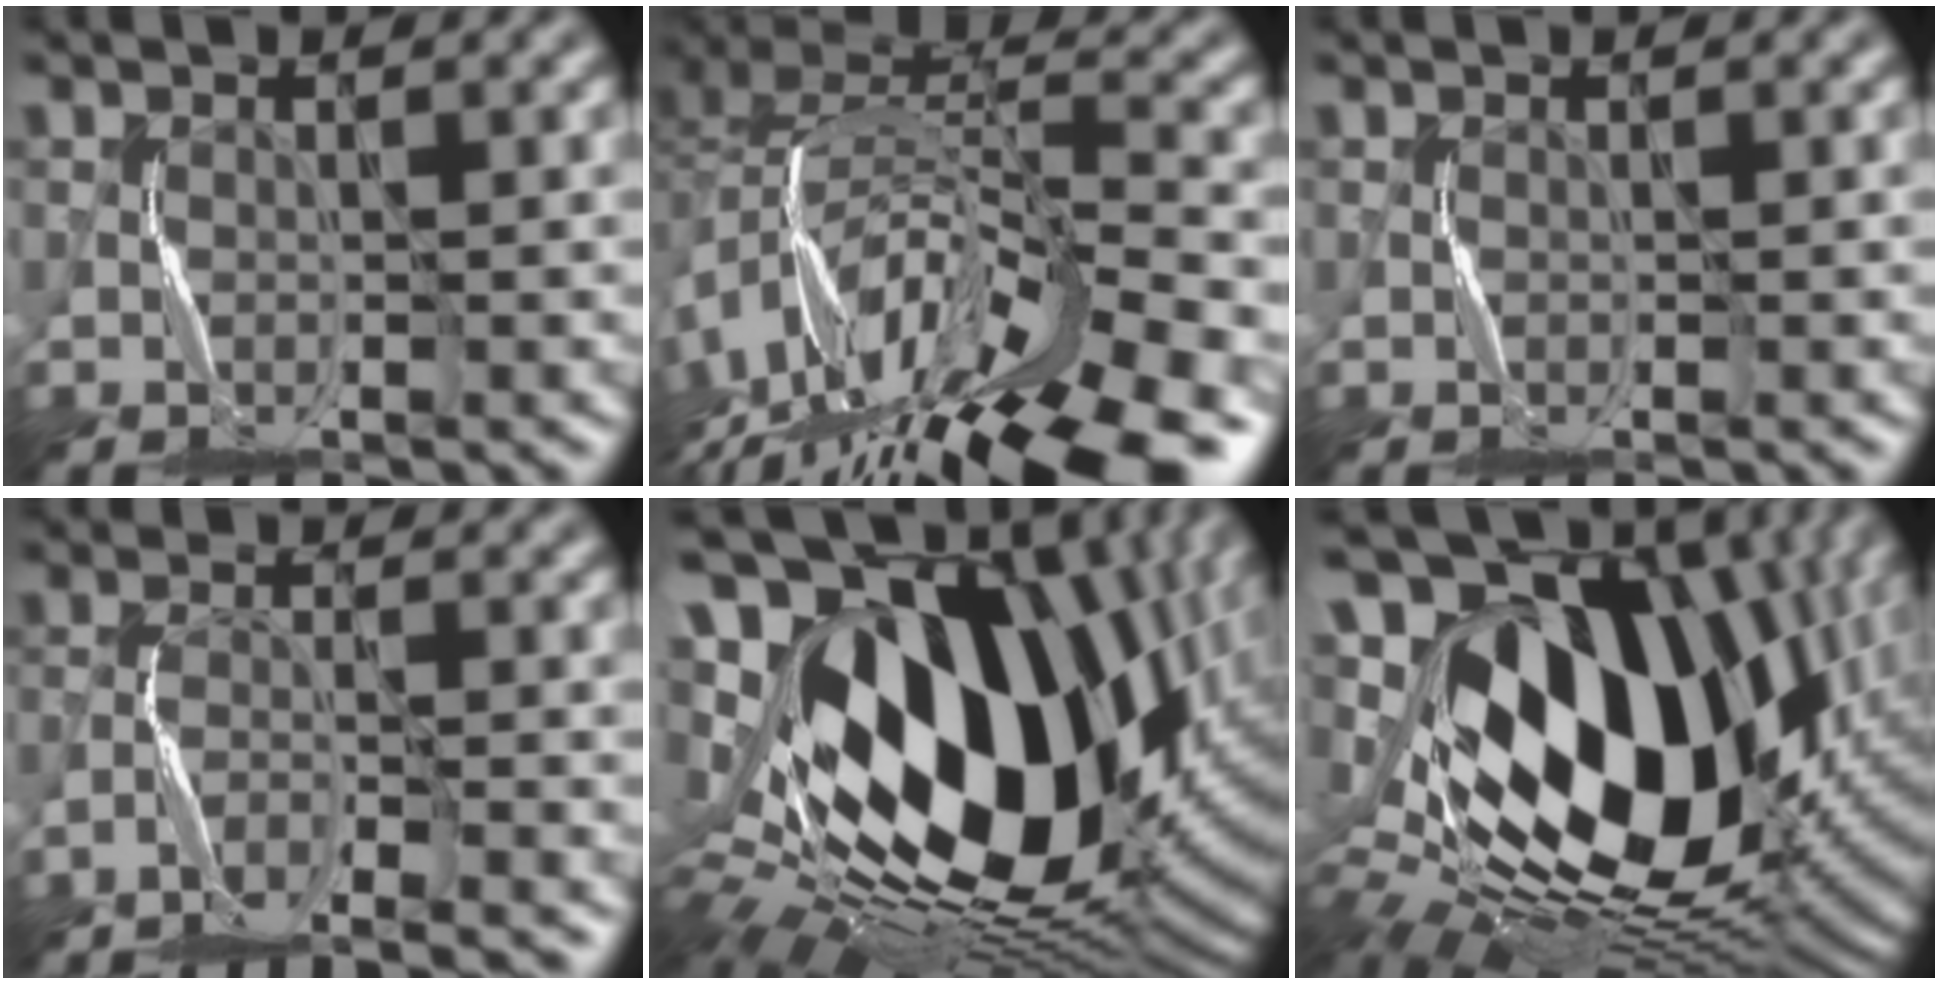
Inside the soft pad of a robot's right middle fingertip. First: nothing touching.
{"total": 14.2, "force": [-8.2, 5.7, 10.0], "torque": [-0.206, 0.002, -0.128]}
{"total": 0.0}
{"total": 4.7, "force": [-3.7, 0.8, 2.8], "torque": [-0.049, -0.010, -0.069]}
{"total": 20.6, "force": [3.6, 13.3, 15.2], "torque": [-0.278, 0.005, 0.077]}
{"total": 18.8, "force": [4.8, 12.6, 13.1], "torque": [-0.237, 0.020, 0.084]}